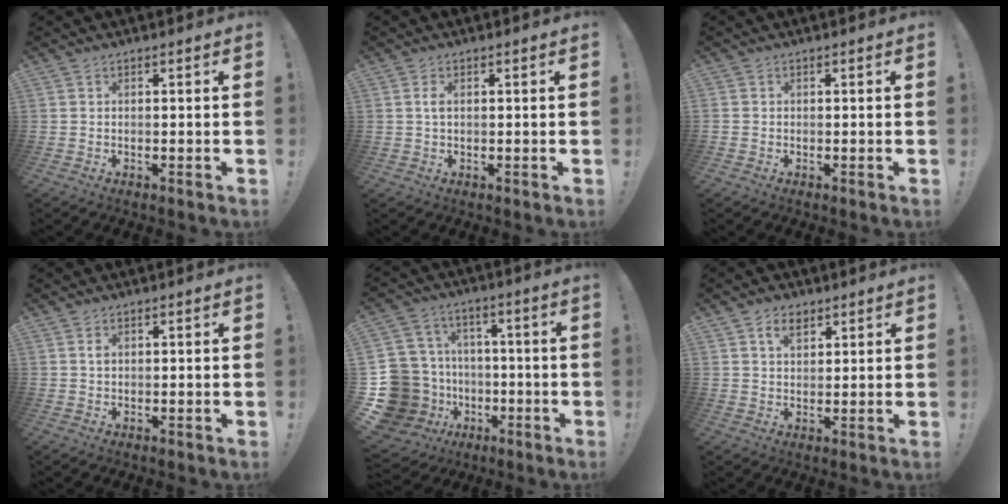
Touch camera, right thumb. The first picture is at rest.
{"total": 1.3, "force": [0.1, 0.7, 1.2], "torque": [-0.017, 0.001, -0.002]}
{"total": 0.7, "force": [-0.3, 0.6, 0.2], "torque": [-0.003, 0.003, -0.005]}
{"total": 0.7, "force": [0.2, 0.5, 0.5], "torque": [-0.002, -0.002, 0.002]}
{"total": 18.5, "force": [-4.5, 16.1, 7.8], "torque": [-0.164, 0.032, -0.026]}
{"total": 4.9, "force": [2.9, 3.0, 2.5], "torque": [-0.036, -0.006, 0.050]}